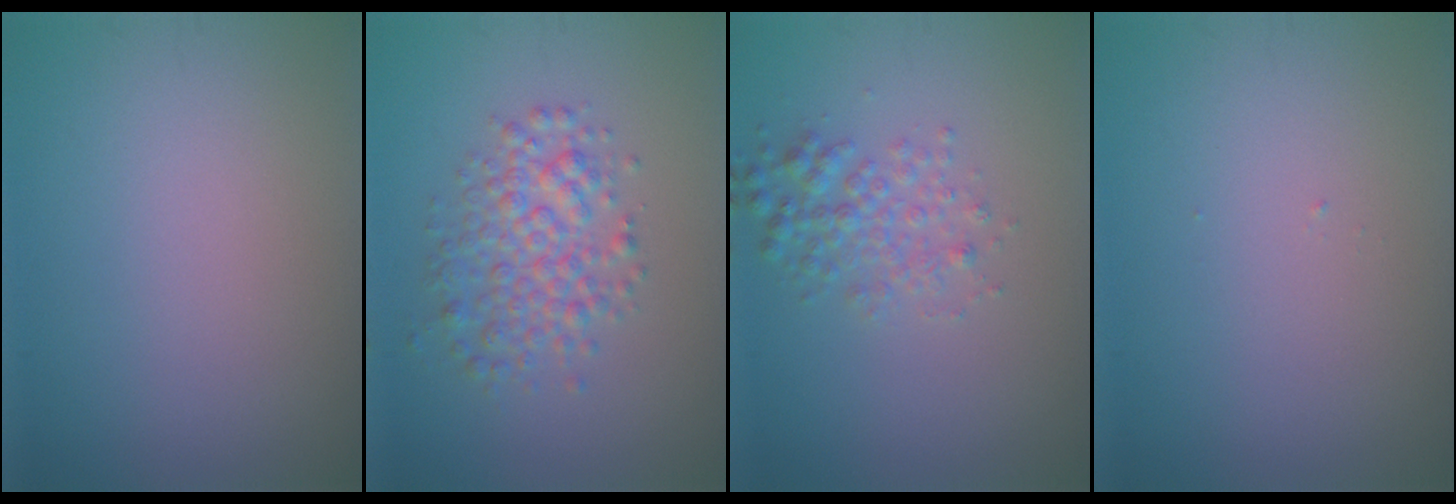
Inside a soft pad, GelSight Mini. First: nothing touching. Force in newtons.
{"total": 3.8, "press": 3.8, "slide": 0.1}
{"total": 2.5, "press": 2.5, "slide": 0.0}
{"total": 0.0}